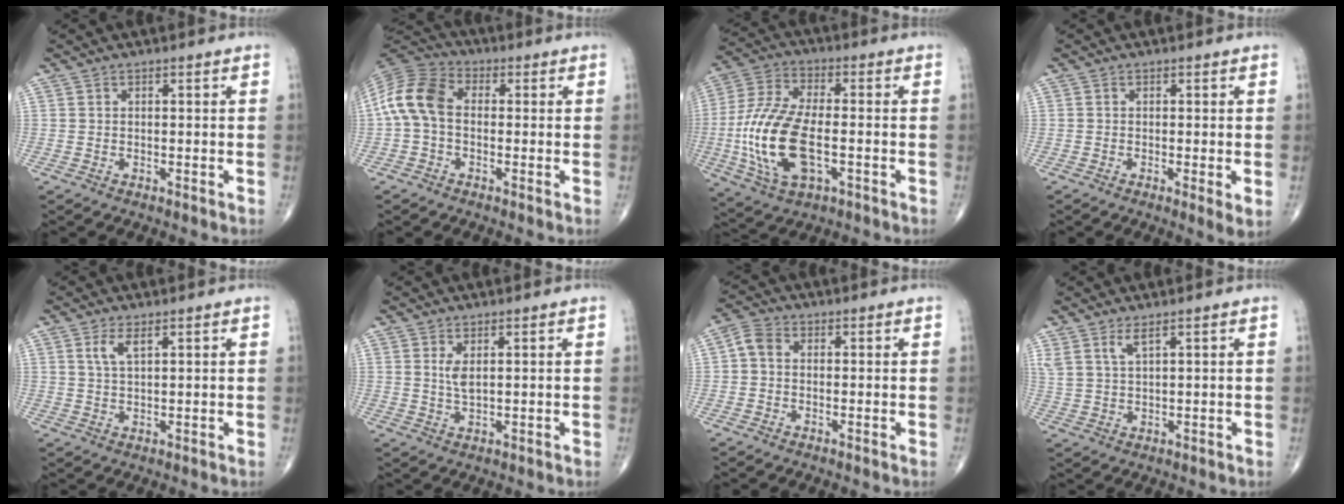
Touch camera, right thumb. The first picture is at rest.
{"total": 10.2, "force": [-0.2, 6.9, 7.5], "torque": [-0.149, 0.027, -0.019]}
{"total": 17.4, "force": [-3.2, 8.3, 15.0], "torque": [-0.320, 0.014, -0.057]}
{"total": 2.6, "force": [-0.4, 0.4, 2.5], "torque": [-0.046, -0.011, -0.012]}
{"total": 3.2, "force": [1.6, 1.1, 2.5], "torque": [-0.054, -0.002, 0.036]}
{"total": 2.6, "force": [0.9, 0.8, 2.3], "torque": [-0.048, -0.009, 0.025]}
{"total": 3.5, "force": [0.0, 2.7, 2.3], "torque": [-0.041, 0.010, -0.009]}
{"total": 3.5, "force": [2.4, 0.7, 2.4], "torque": [-0.057, -0.012, 0.056]}